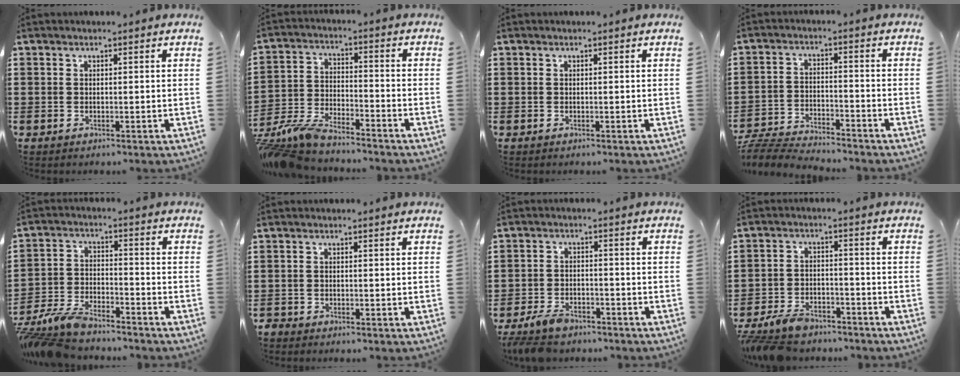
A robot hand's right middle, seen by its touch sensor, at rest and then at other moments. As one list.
[{"total": 7.3, "force": [-7.0, 0.8, 1.8], "torque": [-0.056, -0.002, -0.142]}, {"total": 0.0}, {"total": 5.3, "force": [-5.2, 0.5, 0.6], "torque": [-0.023, 0.004, -0.109]}, {"total": 7.9, "force": [-7.5, 1.4, 2.2], "torque": [-0.066, 0.004, -0.151]}, {"total": 1.6, "force": [-1.5, 0.5, -0.1], "torque": [-0.002, 0.002, -0.035]}, {"total": 4.4, "force": [-4.0, 1.4, 1.3], "torque": [-0.039, 0.004, -0.085]}, {"total": 5.9, "force": [-5.5, 1.5, 1.5], "torque": [-0.052, 0.002, -0.115]}]